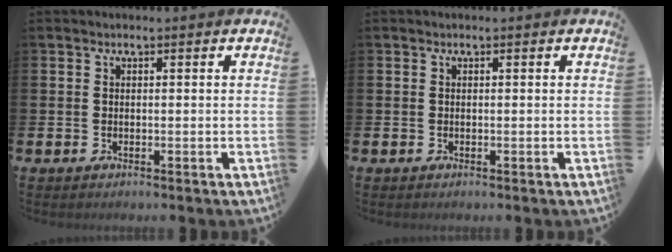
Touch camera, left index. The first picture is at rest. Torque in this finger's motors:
{"motor_torque": [0.00, 0.00, 0.00, 0.01]}